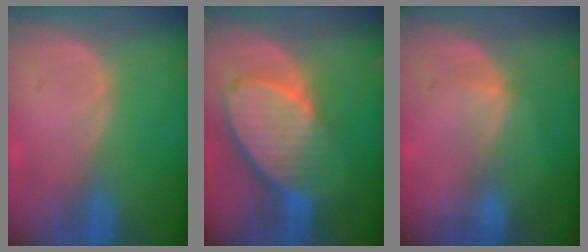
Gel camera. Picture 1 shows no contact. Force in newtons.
{"total": 10.2, "press": 9.0, "slide": 4.9}
{"total": 2.4, "press": 2.1, "slide": 1.2}